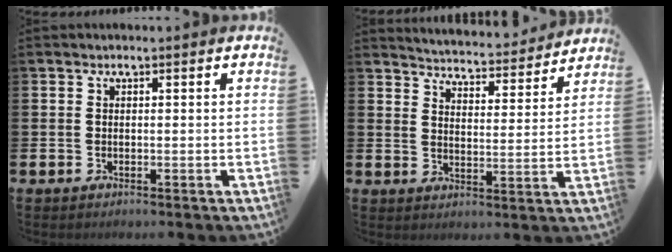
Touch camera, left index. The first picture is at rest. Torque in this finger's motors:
{"motor_torque": [-0.57, -1.14, -0.31, 0.00]}